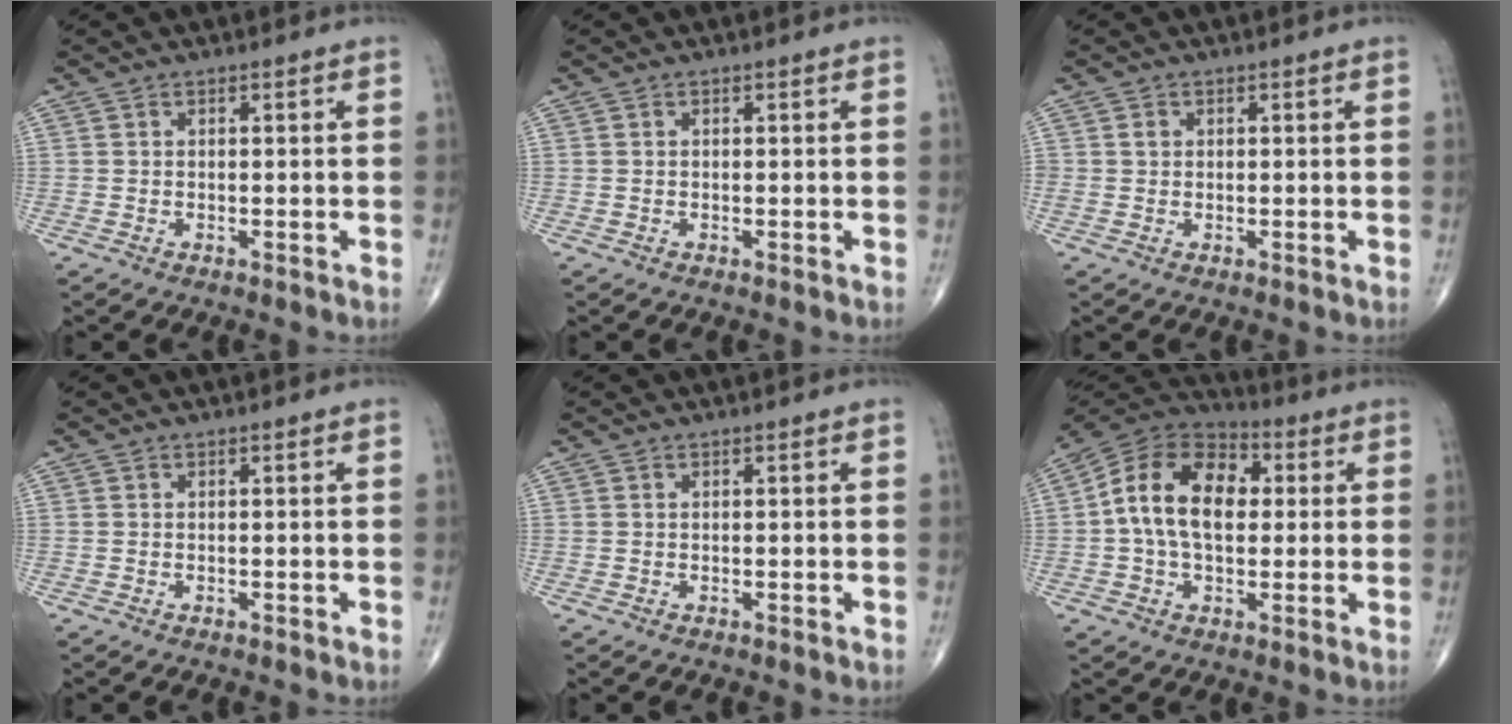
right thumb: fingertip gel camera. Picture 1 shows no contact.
{"total": 0.0}
{"total": 1.3, "force": [0.2, 1.2, 0.5], "torque": [-0.005, 0.001, 0.005]}
{"total": 0.0}
{"total": 0.0}
{"total": 15.5, "force": [1.3, 10.0, 11.8], "torque": [-0.192, 0.027, 0.011]}